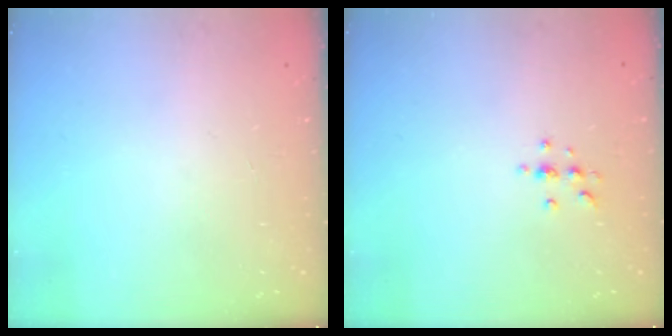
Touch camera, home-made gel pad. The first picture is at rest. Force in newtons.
{"total": 3.9, "press": 3.8, "slide": 0.5}